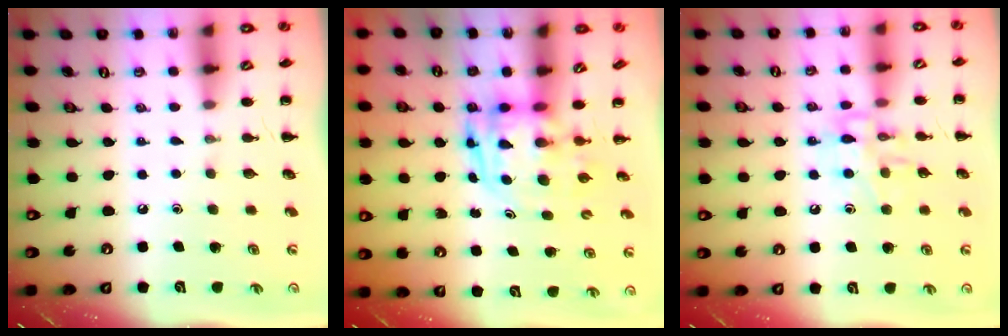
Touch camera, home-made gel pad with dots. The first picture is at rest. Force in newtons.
{"total": 3.3, "press": 3.3, "slide": 0.7}
{"total": 10.6, "press": 10.6, "slide": 0.6}